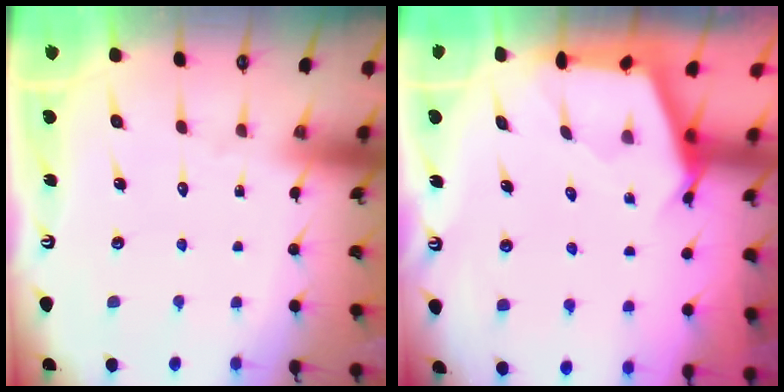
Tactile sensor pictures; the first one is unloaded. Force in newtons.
{"total": 2.6, "press": 2.6, "slide": 0.3}